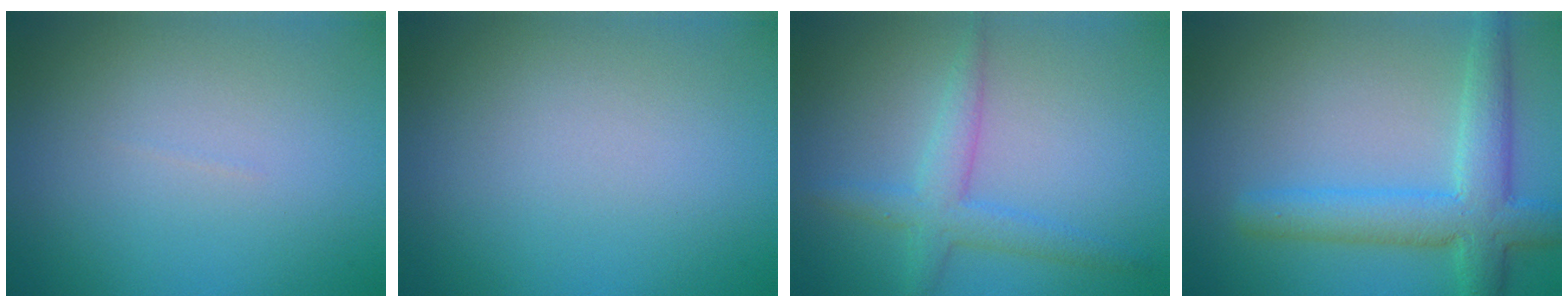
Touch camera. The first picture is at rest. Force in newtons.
{"total": 0.0}
{"total": 3.0, "press": 3.0, "slide": 0.2}
{"total": 5.5, "press": 5.5, "slide": 0.3}